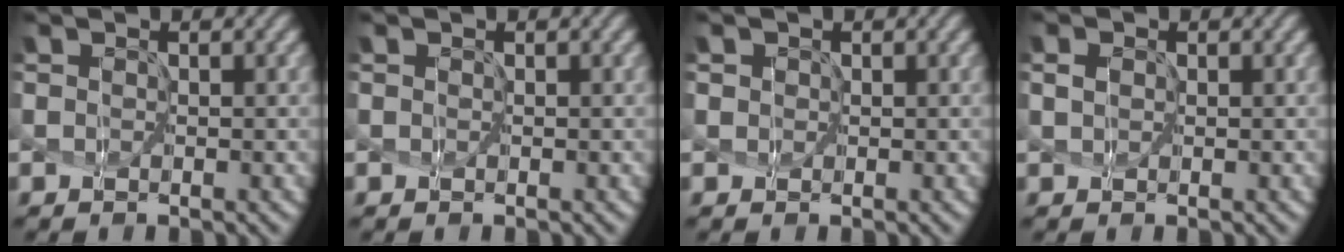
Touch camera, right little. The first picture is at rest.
{"total": 0.0}
{"total": 2.0, "force": [0.8, 1.6, 0.8], "torque": [-0.004, 0.021, -0.004]}
{"total": 0.6, "force": [0.0, 0.5, 0.3], "torque": [-0.014, 0.001, 0.009]}